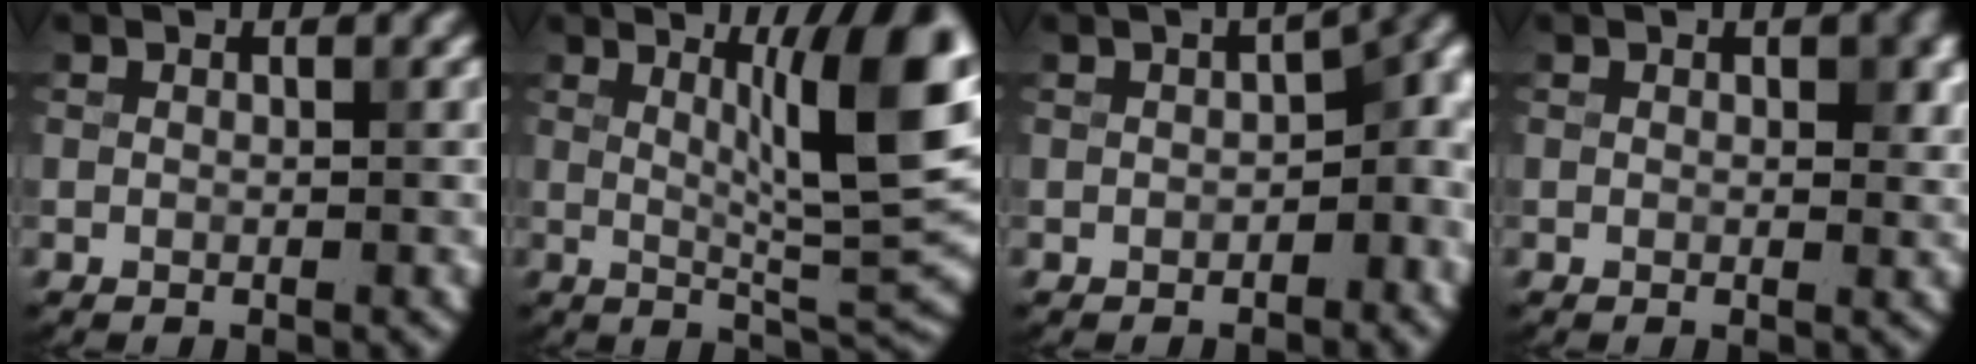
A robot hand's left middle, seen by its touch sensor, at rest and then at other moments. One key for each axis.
{"total": 9.4, "fx": 2.9, "fy": 1.8, "fz": 8.8, "tx": -0.124, "ty": 0.001, "tz": 0.054}
{"total": 7.9, "fx": -0.2, "fy": 4.8, "fz": 6.2, "tx": -0.046, "ty": 0.003, "tz": 0.006}
{"total": 1.6, "fx": 0.5, "fy": 1.1, "fz": 1.1, "tx": -0.014, "ty": -0.002, "tz": 0.009}